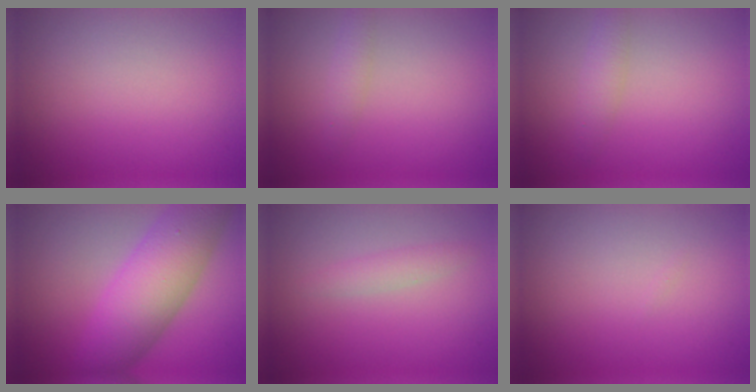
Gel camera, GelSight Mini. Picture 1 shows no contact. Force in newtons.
{"total": 1.3, "press": 1.3, "slide": 0.0}
{"total": 1.6, "press": 1.6, "slide": 0.0}
{"total": 8.1, "press": 8.1, "slide": 0.1}
{"total": 1.4, "press": 1.4, "slide": 0.0}
{"total": 0.0}